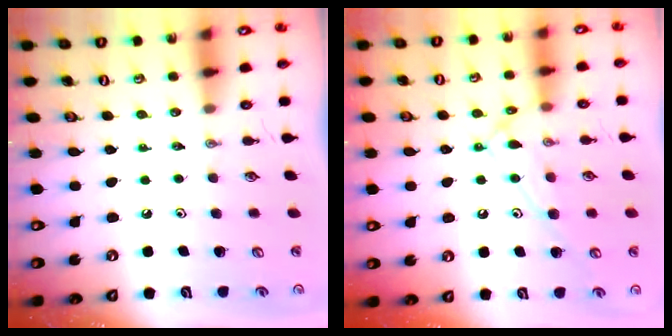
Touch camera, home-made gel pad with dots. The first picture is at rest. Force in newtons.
{"total": 12.5, "press": 12.5, "slide": 0.9}